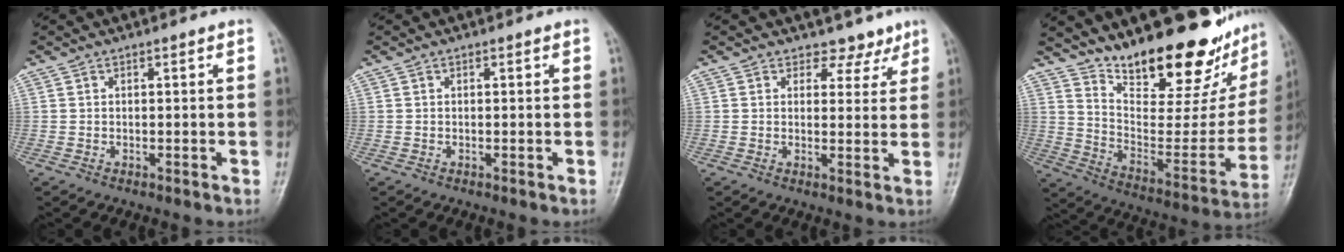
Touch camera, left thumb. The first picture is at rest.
{"total": 0.0}
{"total": 3.9, "force": [3.1, 2.3, 0.1], "torque": [0.025, -0.022, 0.034]}
{"total": 26.4, "force": [20.1, 8.9, 14.6], "torque": [-0.184, -0.111, 0.300]}